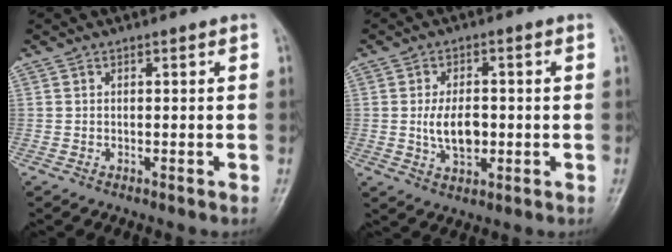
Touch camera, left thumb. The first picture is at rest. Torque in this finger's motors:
{"motor_torque": [0.83, 0.98, 0.47, 0.00, 0.06]}